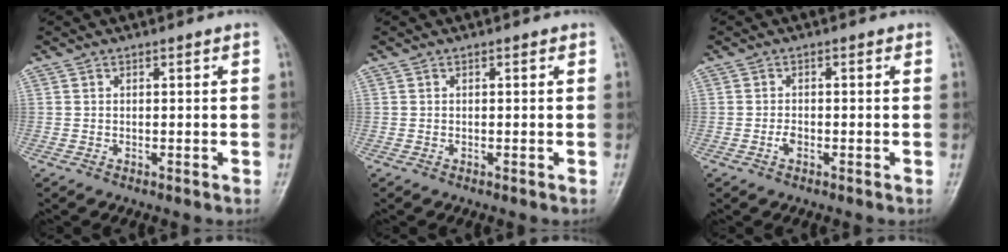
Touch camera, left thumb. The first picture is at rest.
{"total": 0.0}
{"total": 1.6, "force": [-0.6, 1.0, 1.1], "torque": [-0.016, 0.002, -0.016]}